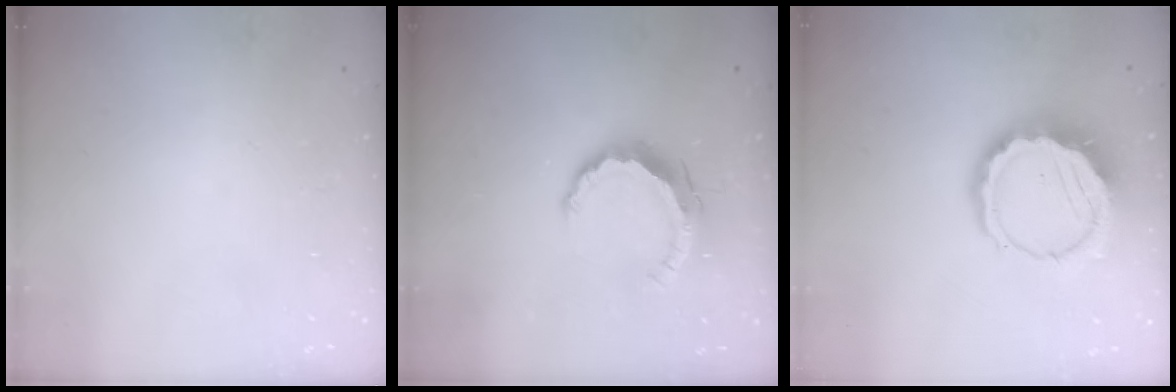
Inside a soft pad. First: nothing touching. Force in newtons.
{"total": 7.9, "press": 7.9, "slide": 0.8}
{"total": 13.1, "press": 12.8, "slide": 2.6}